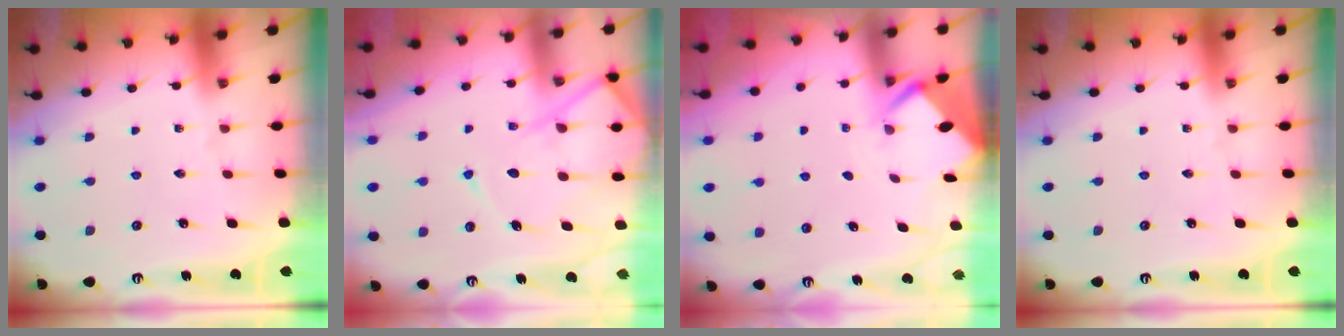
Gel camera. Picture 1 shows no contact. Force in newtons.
{"total": 13.4, "press": 13.4, "slide": 1.3}
{"total": 2.8, "press": 2.8, "slide": 0.2}
{"total": 0.0}